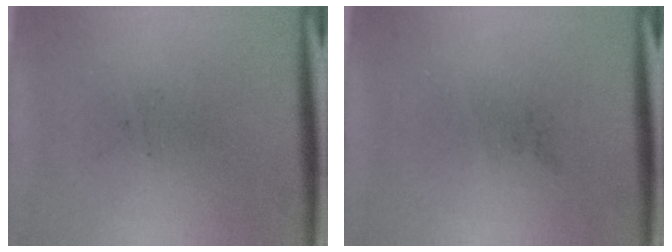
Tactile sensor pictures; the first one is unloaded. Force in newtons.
{"total": 0.0}